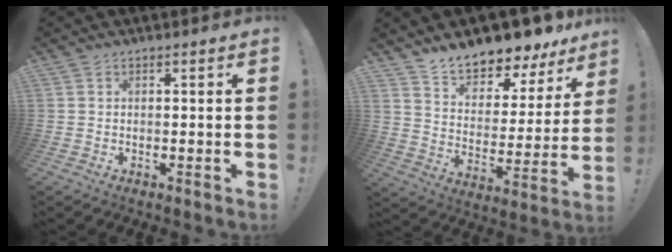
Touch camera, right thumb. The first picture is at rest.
{"total": 11.0, "force": [10.6, 2.3, 2.2], "torque": [-0.053, -0.100, 0.184]}